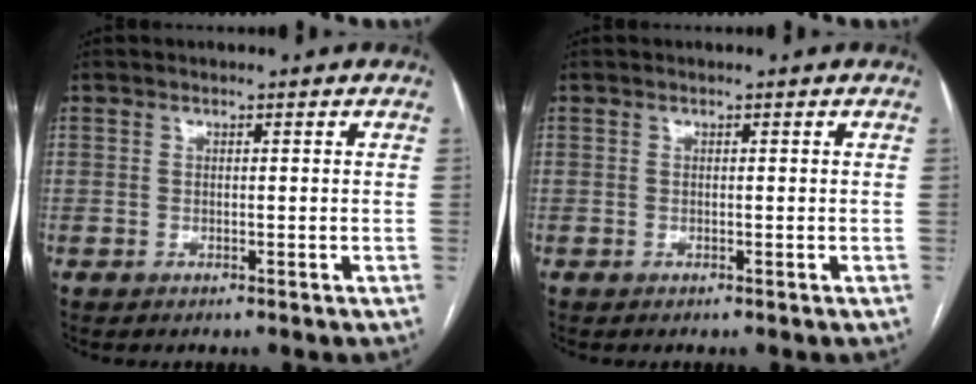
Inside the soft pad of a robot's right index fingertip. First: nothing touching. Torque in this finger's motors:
{"motor_torque": [0.00, 0.00, 0.00, 0.01]}